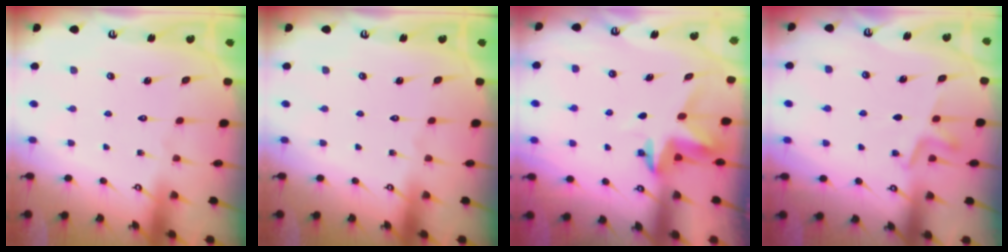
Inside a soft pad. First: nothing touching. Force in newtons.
{"total": 0.0}
{"total": 3.9, "press": 3.9, "slide": 0.4}
{"total": 4.8, "press": 4.6, "slide": 1.2}